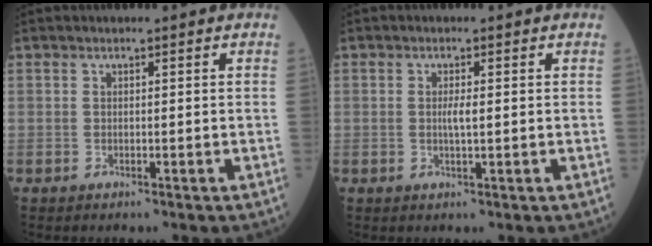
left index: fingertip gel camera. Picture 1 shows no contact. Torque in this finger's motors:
{"motor_torque": [0.55, 0.11, 0.02, 0.03]}